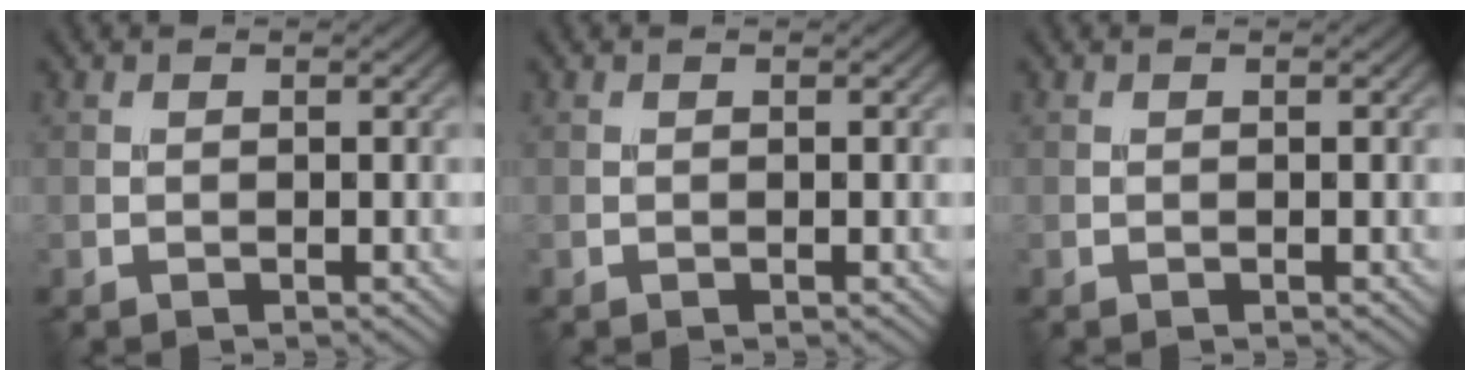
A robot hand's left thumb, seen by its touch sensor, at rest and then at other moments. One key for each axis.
{"total": 0.0}
{"total": 0.0}